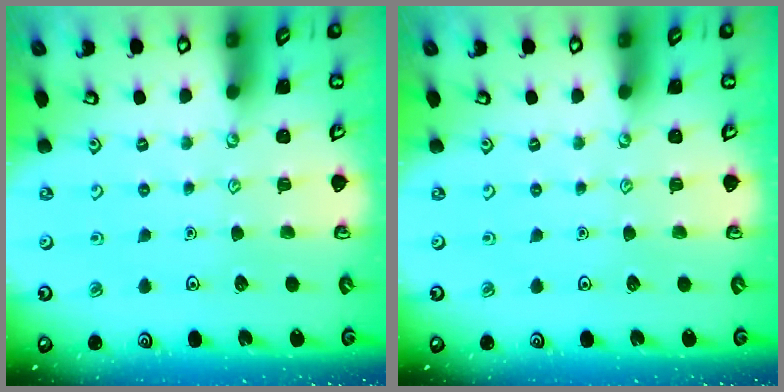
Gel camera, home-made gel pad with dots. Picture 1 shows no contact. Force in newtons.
{"total": 0.0}